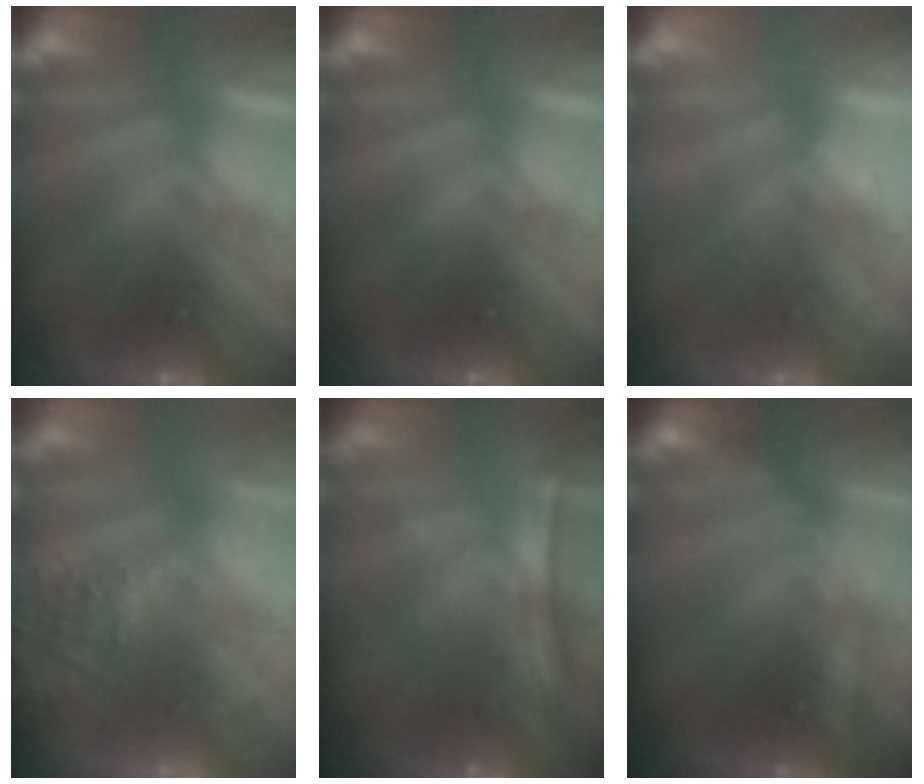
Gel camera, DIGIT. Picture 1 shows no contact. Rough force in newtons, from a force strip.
{"total": 0.0}
{"total": 2.2}
{"total": 8.3}
{"total": 7.2}
{"total": 2.7}